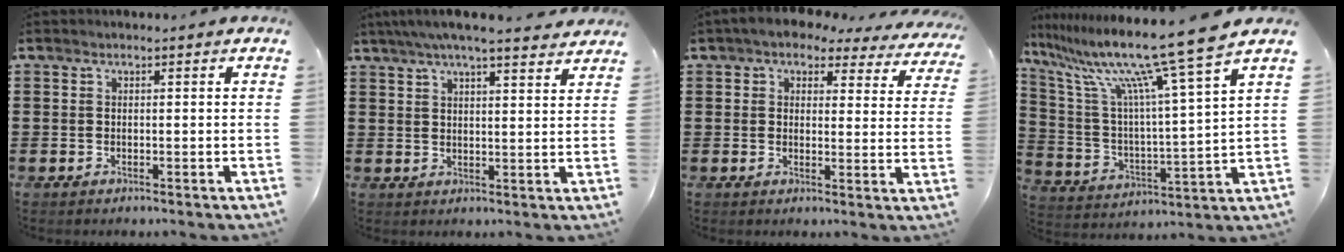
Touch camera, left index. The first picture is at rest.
{"total": 5.3, "force": [4.5, 0.3, 2.7], "torque": [-0.066, -0.009, 0.080]}
{"total": 3.9, "force": [3.4, 1.2, 1.2], "torque": [-0.042, -0.014, 0.059]}
{"total": 13.9, "force": [11.1, -0.4, 8.5], "torque": [-0.198, -0.072, 0.177]}